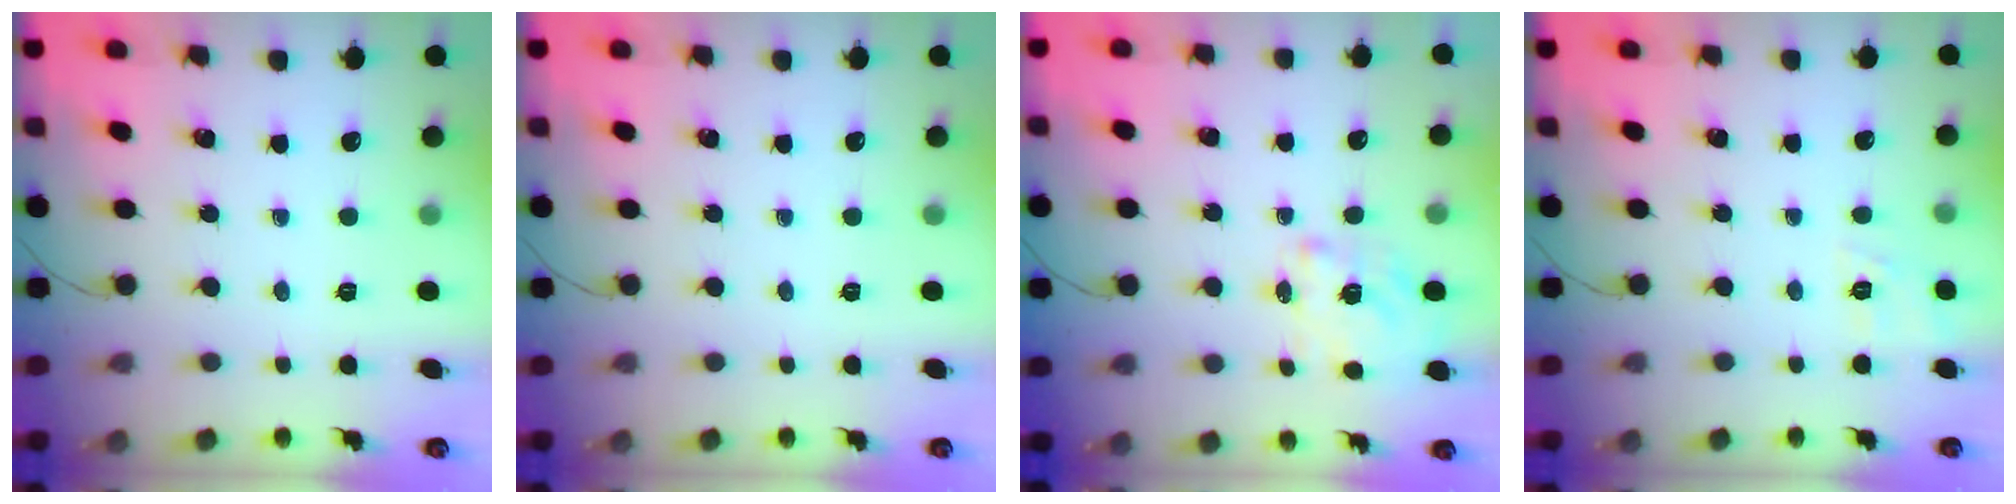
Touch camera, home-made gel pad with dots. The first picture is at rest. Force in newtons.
{"total": 0.0}
{"total": 2.4, "press": 2.4, "slide": 0.3}
{"total": 8.5, "press": 8.3, "slide": 1.8}